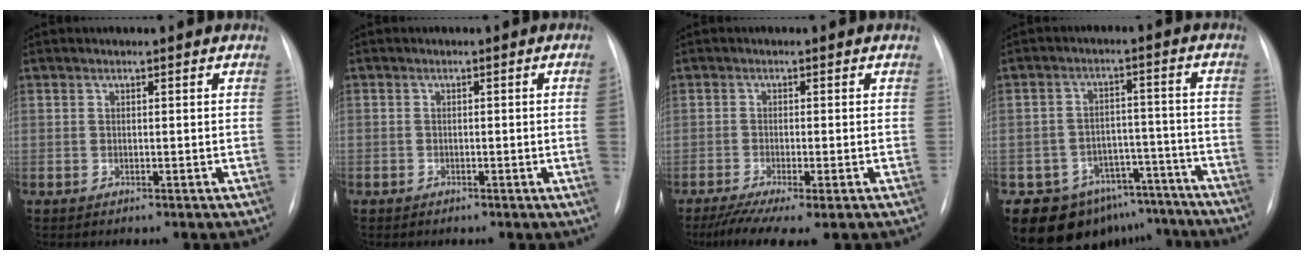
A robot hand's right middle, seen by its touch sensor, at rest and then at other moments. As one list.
[{"total": 2.0, "force": [-0.5, -0.5, 1.9], "torque": [-0.028, 0.002, -0.008]}, {"total": 7.5, "force": [-5.1, 1.1, 5.4], "torque": [-0.092, -0.019, -0.085]}, {"total": 14.2, "force": [-11.4, 8.3, 2.0], "torque": [-0.017, 0.053, -0.147]}]